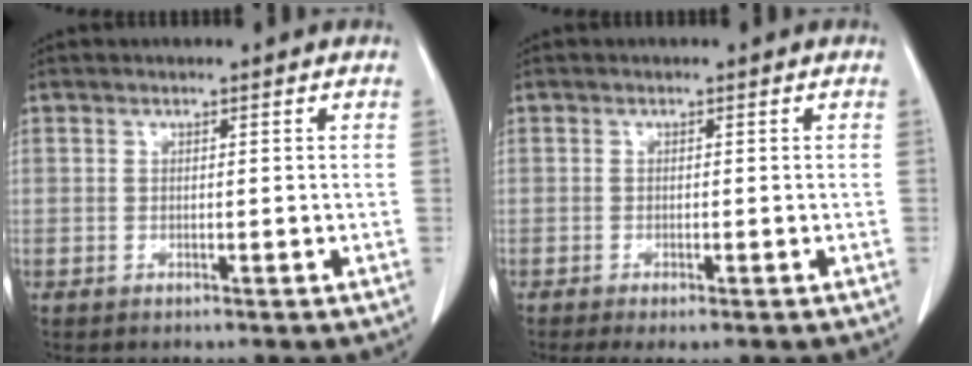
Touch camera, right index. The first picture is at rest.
{"total": 2.9, "force": [-2.0, 0.7, 2.0], "torque": [-0.032, -0.010, -0.031]}